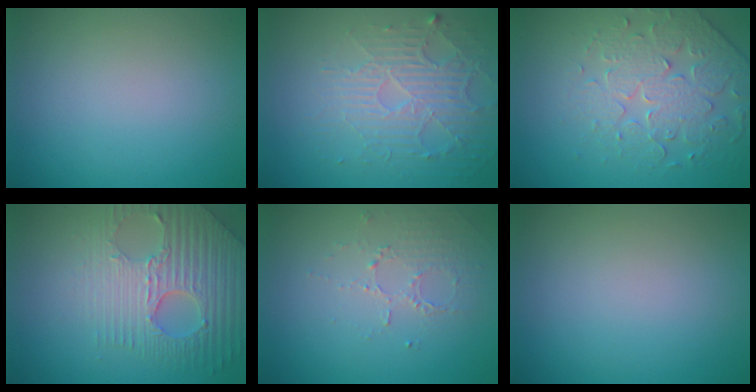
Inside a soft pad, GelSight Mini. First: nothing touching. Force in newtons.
{"total": 4.1, "press": 3.4, "slide": 2.3}
{"total": 4.2, "press": 4.1, "slide": 1.2}
{"total": 7.0, "press": 5.2, "slide": 4.6}
{"total": 1.6, "press": 1.0, "slide": 1.3}
{"total": 0.0}